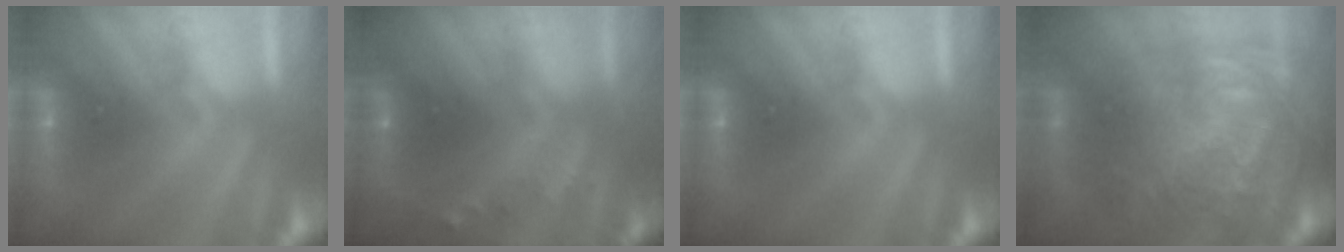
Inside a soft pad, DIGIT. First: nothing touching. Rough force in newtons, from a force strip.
{"total": 8.4}
{"total": 0.0}
{"total": 7.8}